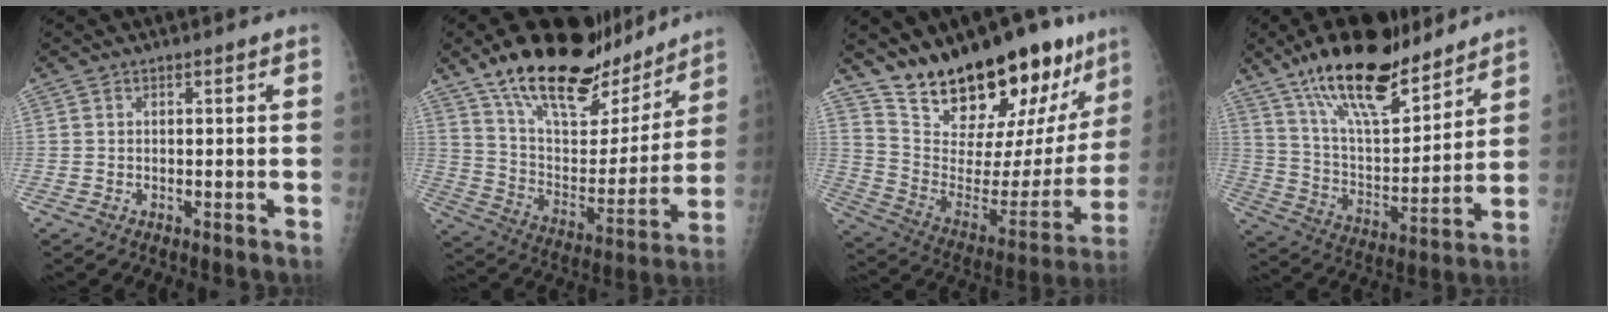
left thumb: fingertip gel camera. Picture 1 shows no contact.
{"total": 26.6, "force": [19.1, 11.1, 14.8], "torque": [-0.195, -0.069, 0.313]}
{"total": 27.0, "force": [20.7, 9.1, 14.7], "torque": [-0.191, -0.109, 0.316]}
{"total": 21.0, "force": [15.2, 7.2, 12.6], "torque": [-0.174, -0.076, 0.265]}